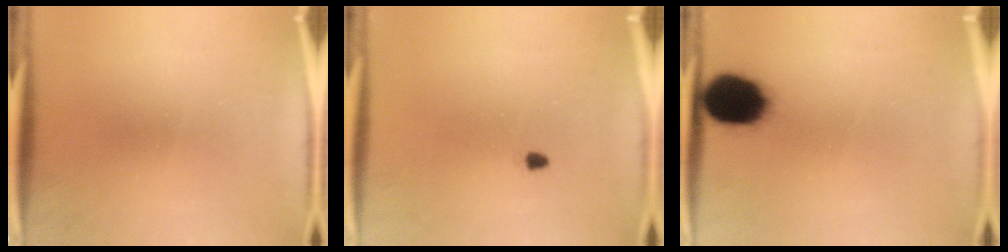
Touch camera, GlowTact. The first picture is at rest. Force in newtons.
{"total": 0.8}
{"total": 13.1}